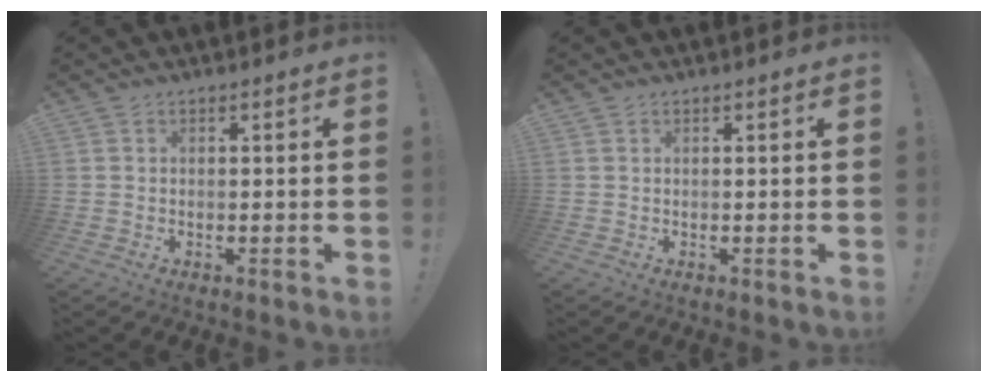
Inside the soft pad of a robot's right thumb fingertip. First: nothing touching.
{"total": 0.0}